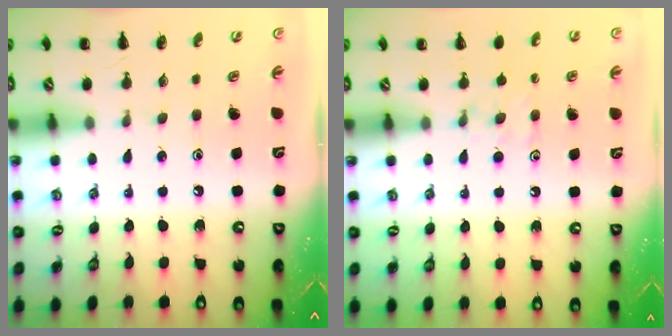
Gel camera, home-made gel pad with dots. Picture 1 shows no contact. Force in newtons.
{"total": 6.9, "press": 6.6, "slide": 2.0}